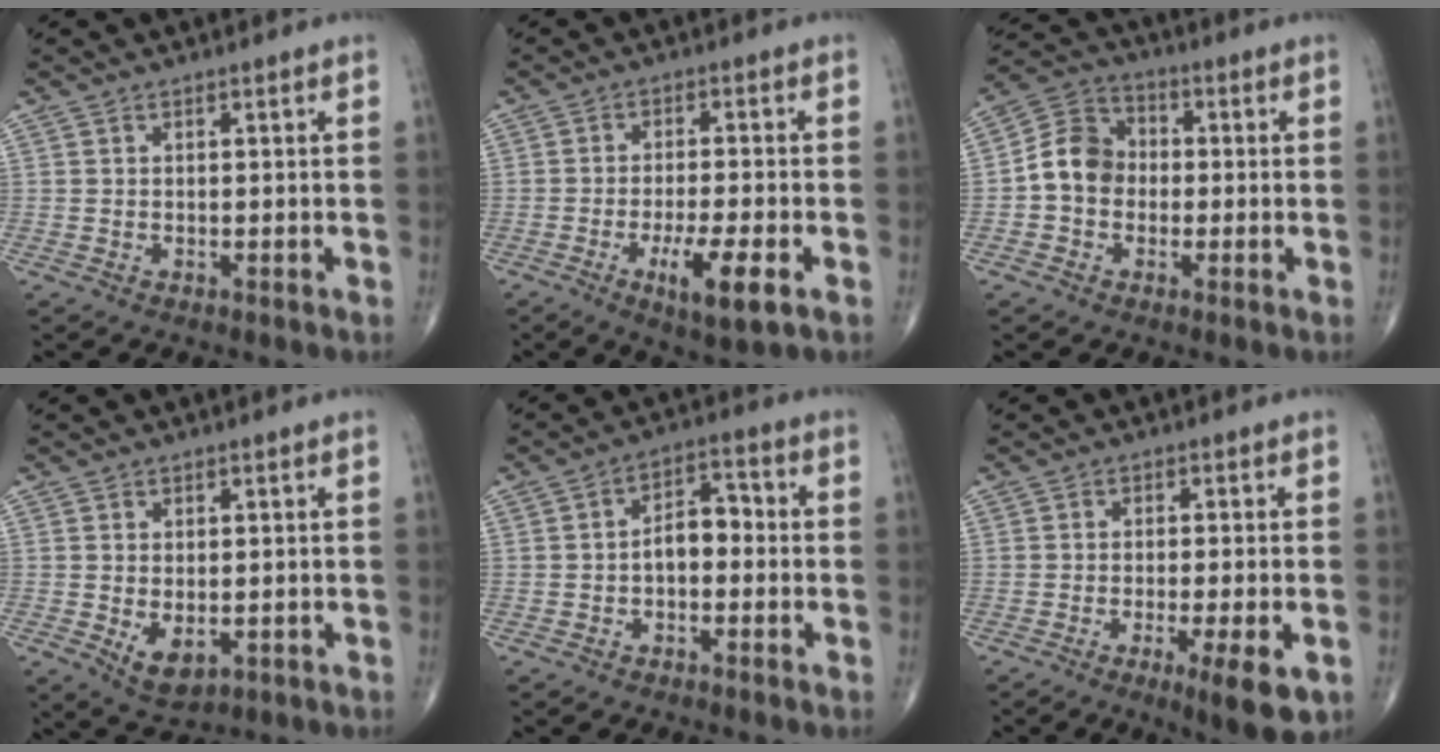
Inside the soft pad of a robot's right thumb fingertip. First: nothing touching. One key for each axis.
{"total": 8.7, "fx": -3.5, "fy": 1.9, "fz": 7.7, "tx": -0.137, "ty": -0.002, "tz": -0.054}
{"total": 8.6, "fx": -0.9, "fy": 7.2, "fz": 4.6, "tx": -0.068, "ty": 0.035, "tz": -0.033}
{"total": 5.3, "fx": -1.1, "fy": 3.1, "fz": 4.2, "tx": -0.063, "ty": -0.009, "tz": -0.005}
{"total": 6.0, "fx": -1.1, "fy": 3.6, "fz": 4.6, "tx": -0.058, "ty": 0.029, "tz": -0.028}
{"total": 8.0, "fx": -3.2, "fy": 1.4, "fz": 7.1, "tx": -0.107, "ty": -0.012, "tz": -0.047}